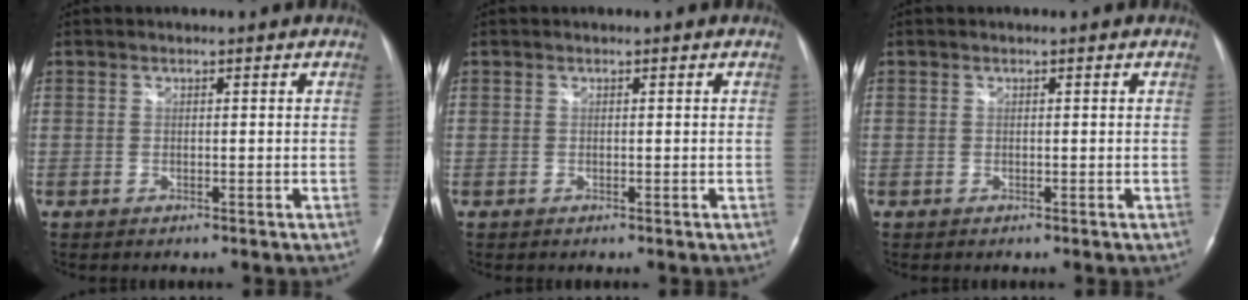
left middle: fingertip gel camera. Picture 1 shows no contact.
{"total": 0.0}
{"total": 0.0}